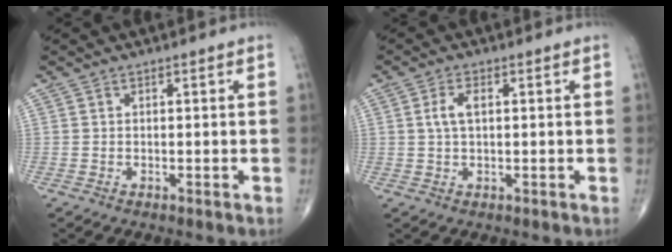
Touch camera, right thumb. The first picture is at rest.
{"total": 3.6, "force": [0.8, 1.8, 3.0], "torque": [-0.068, 0.007, 0.014]}